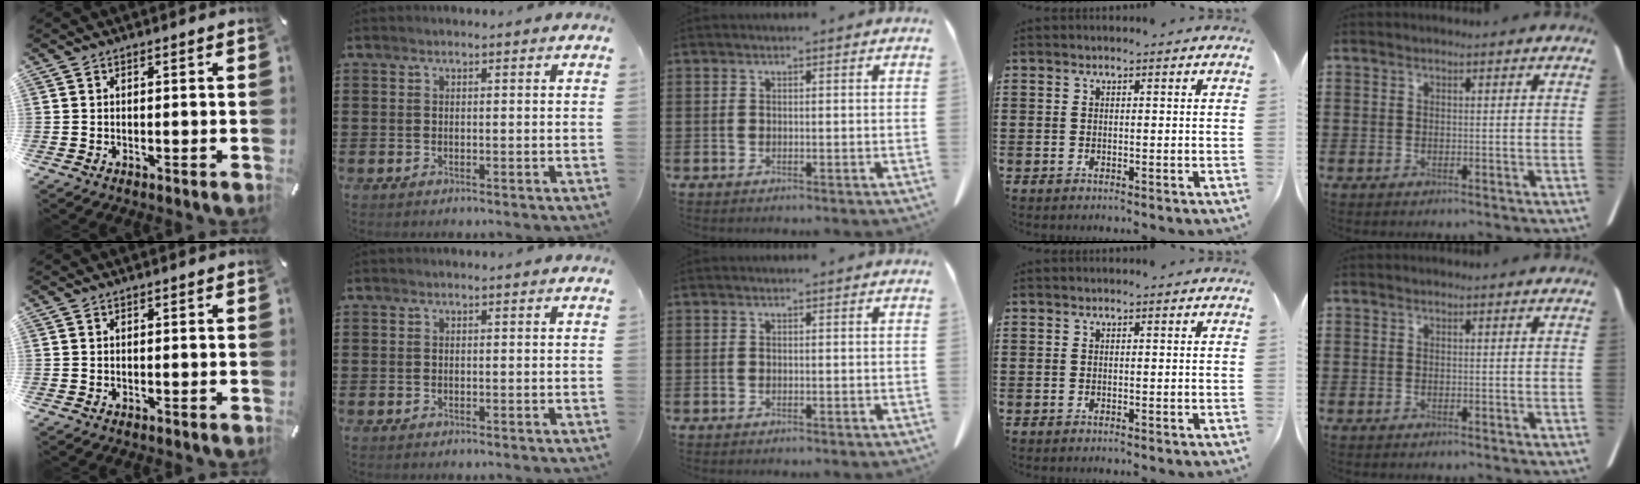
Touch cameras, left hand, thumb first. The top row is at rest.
{}